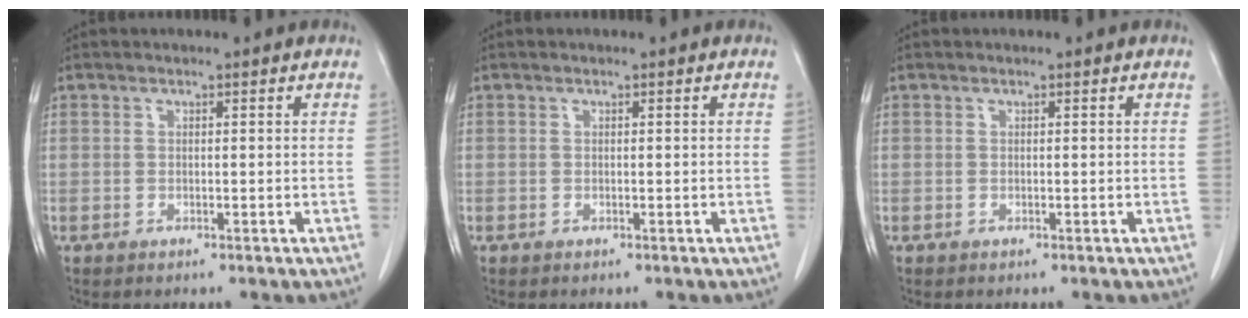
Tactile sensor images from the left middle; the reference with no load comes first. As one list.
[{"total": 0.0}, {"total": 0.0}]